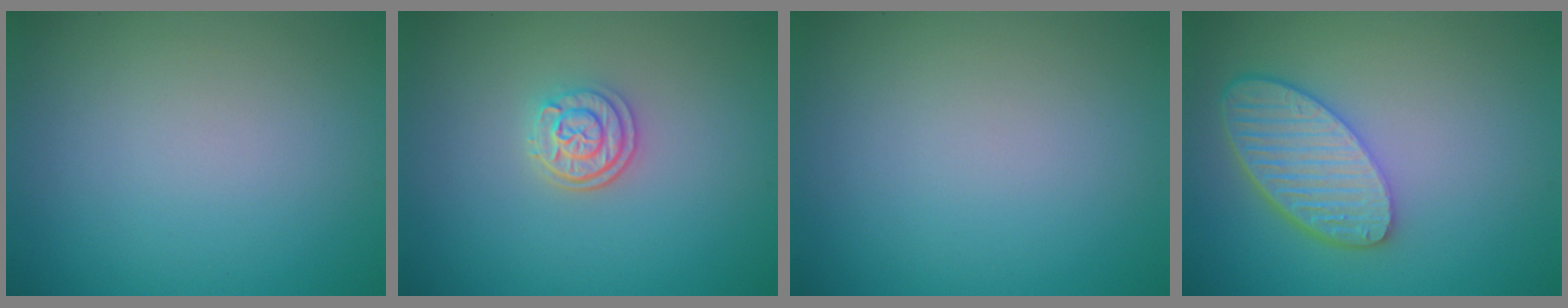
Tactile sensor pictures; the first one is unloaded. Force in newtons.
{"total": 2.6, "press": 2.2, "slide": 1.3}
{"total": 0.0}
{"total": 5.5, "press": 4.4, "slide": 3.3}